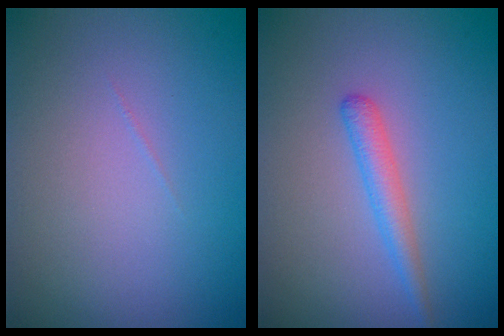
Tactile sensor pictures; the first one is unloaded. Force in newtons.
{"total": 1.9, "press": 1.9, "slide": 0.0}